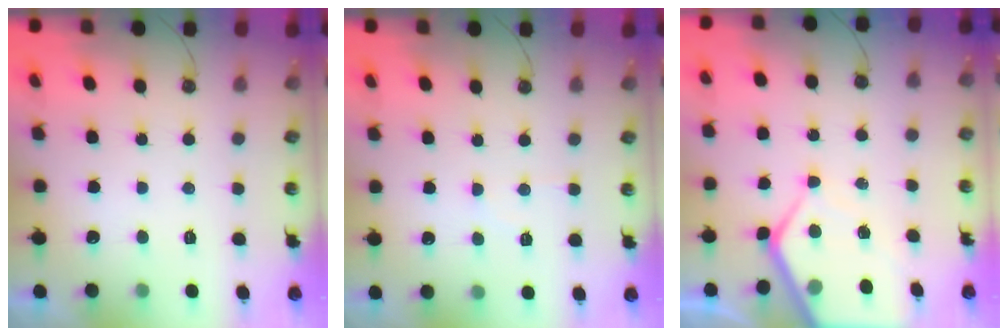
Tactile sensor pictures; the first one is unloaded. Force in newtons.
{"total": 5.3, "press": 5.3, "slide": 0.7}
{"total": 8.4, "press": 8.4, "slide": 0.7}